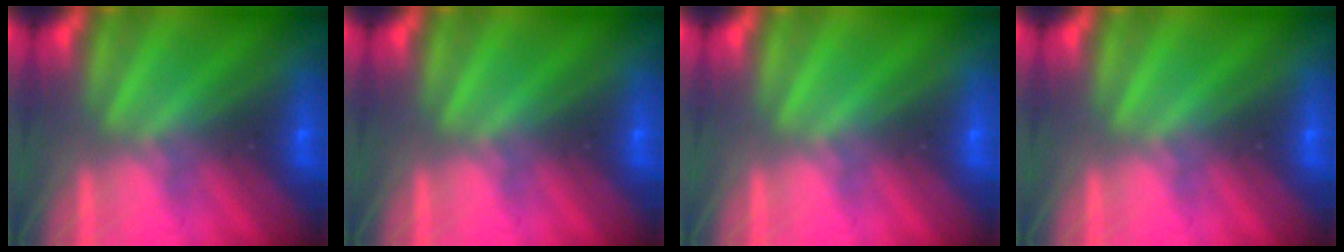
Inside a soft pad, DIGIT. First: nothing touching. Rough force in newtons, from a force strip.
{"total": 0.0}
{"total": 0.0}
{"total": 0.0}